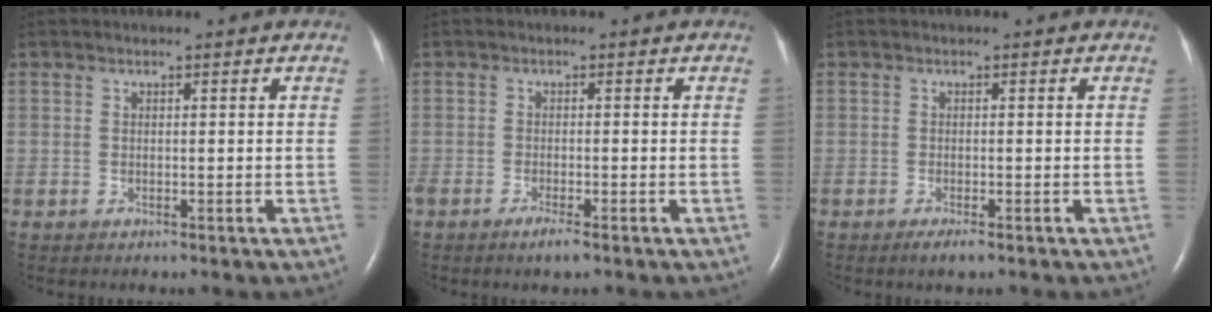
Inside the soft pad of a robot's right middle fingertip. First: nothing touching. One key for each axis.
{"total": 2.2, "fx": -1.5, "fy": 0.2, "fz": 1.5, "tx": -0.036, "ty": -0.005, "tz": -0.029}
{"total": 1.6, "fx": -1.1, "fy": 0.2, "fz": 1.2, "tx": -0.026, "ty": -0.005, "tz": -0.018}